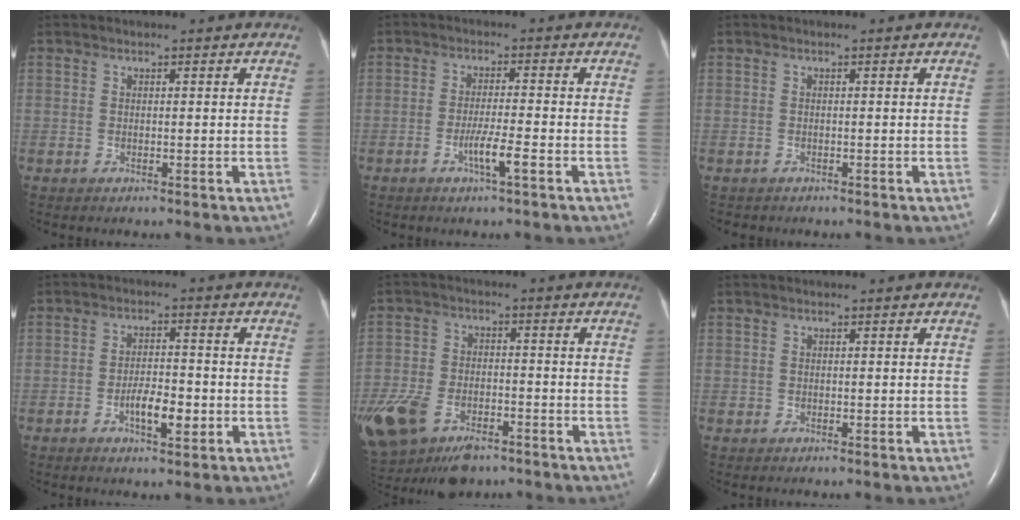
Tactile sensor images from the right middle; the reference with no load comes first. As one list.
[{"total": 3.9, "force": [-1.8, -0.2, 3.4], "torque": [-0.067, -0.006, -0.035]}, {"total": 0.8, "force": [-0.7, 0.4, 0.0], "torque": [-0.009, 0.000, -0.010]}, {"total": 4.8, "force": [-1.8, 1.5, 4.2], "torque": [-0.076, 0.002, -0.027]}, {"total": 23.6, "force": [-13.1, 14.6, 13.2], "torque": [-0.382, -0.034, -0.213]}, {"total": 0.0}]